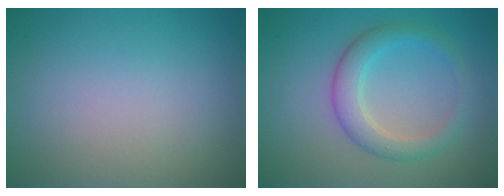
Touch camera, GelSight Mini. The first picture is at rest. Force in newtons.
{"total": 3.5, "press": 3.5, "slide": 0.1}